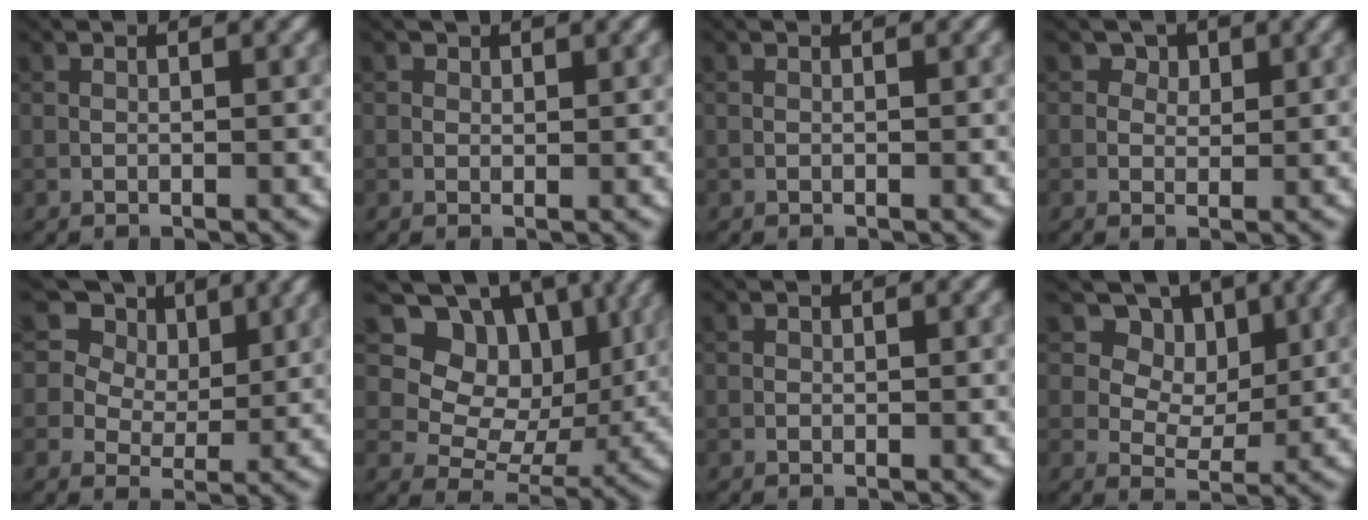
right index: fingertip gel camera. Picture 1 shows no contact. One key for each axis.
{"total": 0.7, "fx": 0.4, "fy": 0.5, "fz": 0.2, "tx": -0.001, "ty": -0.001, "tz": 0.006}
{"total": 0.0}
{"total": 2.4, "fx": 1.4, "fy": 1.7, "fz": 0.9, "tx": -0.014, "ty": -0.010, "tz": 0.022}
{"total": 9.6, "fx": 6.5, "fy": 5.7, "fz": 4.2, "tx": -0.094, "ty": 0.003, "tz": 0.101}
{"total": 11.7, "fx": 5.6, "fy": 8.2, "fz": 6.2, "tx": -0.116, "ty": 0.012, "tz": 0.098}
{"total": 0.0}
{"total": 8.8, "fx": 4.8, "fy": 6.1, "fz": 4.1, "tx": -0.073, "ty": -0.014, "tz": 0.083}